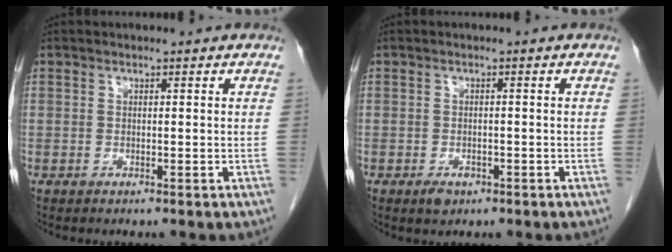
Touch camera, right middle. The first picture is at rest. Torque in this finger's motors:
{"motor_torque": [0.32, -0.34, 0.00, 0.03]}